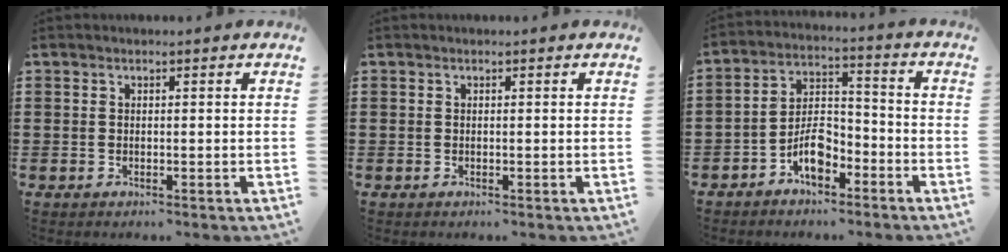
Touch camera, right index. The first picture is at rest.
{"total": 0.0}
{"total": 6.6, "force": [-4.1, 3.2, 4.1], "torque": [-0.079, 0.016, -0.078]}